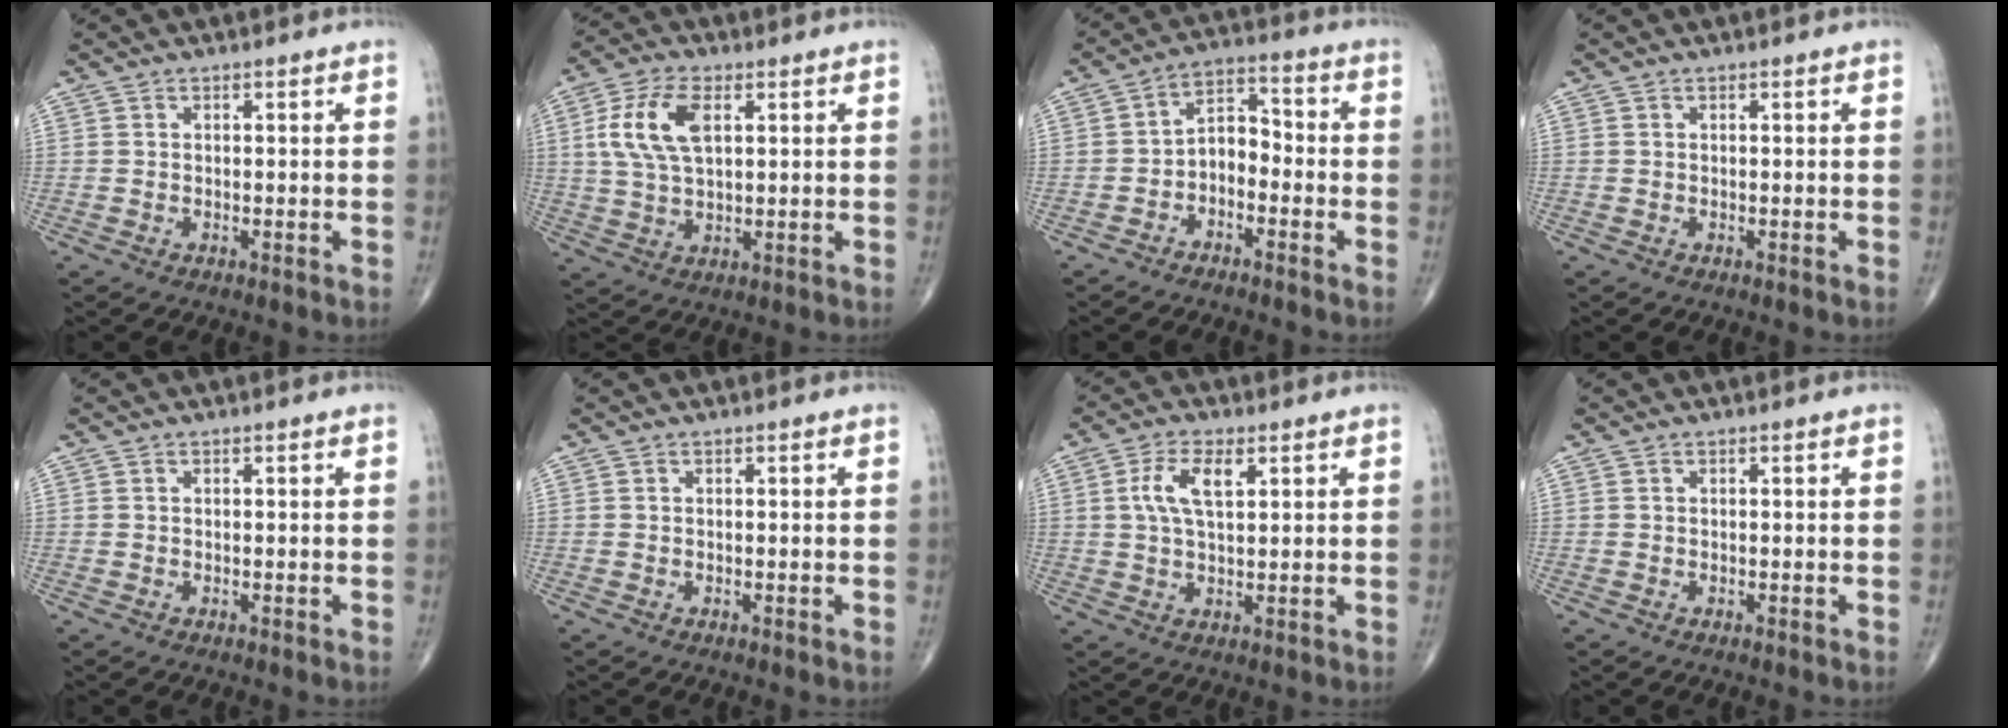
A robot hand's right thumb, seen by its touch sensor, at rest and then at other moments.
{"total": 10.0, "force": [2.7, 5.0, 8.3], "torque": [-0.172, 0.003, 0.053]}
{"total": 6.3, "force": [-2.4, 4.0, 4.3], "torque": [-0.053, 0.041, -0.054]}
{"total": 0.0}
{"total": 0.0}
{"total": 0.0}
{"total": 6.5, "force": [2.1, 2.8, 5.4], "torque": [-0.116, 0.002, 0.041]}
{"total": 0.0}